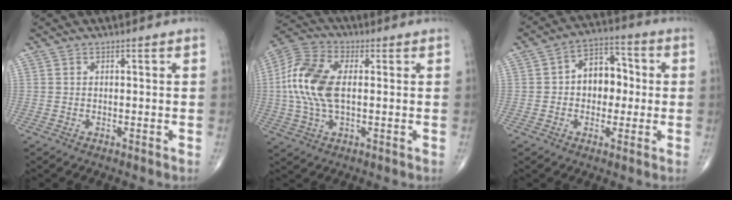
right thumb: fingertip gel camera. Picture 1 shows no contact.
{"total": 13.5, "force": [0.7, 7.3, 11.4], "torque": [-0.255, 0.017, 0.008]}
{"total": 9.5, "force": [0.3, 6.8, 6.6], "torque": [-0.059, 0.024, -0.006]}